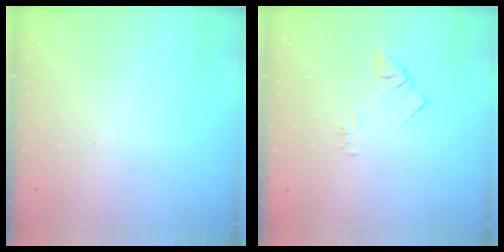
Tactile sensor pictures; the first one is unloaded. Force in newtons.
{"total": 4.5, "press": 4.5, "slide": 0.5}